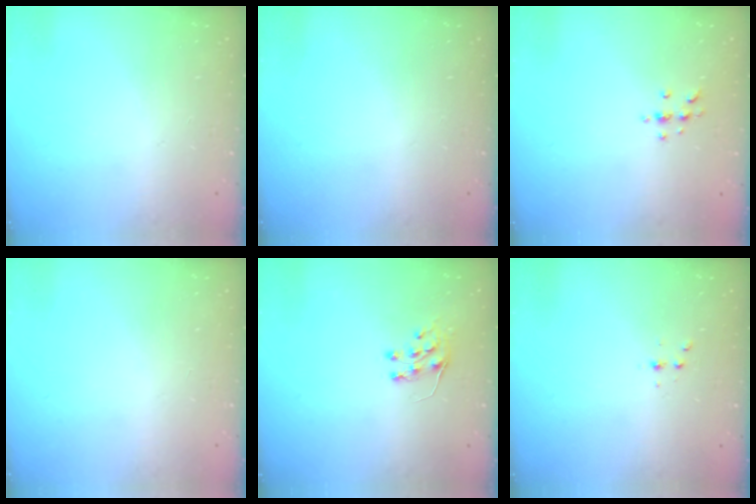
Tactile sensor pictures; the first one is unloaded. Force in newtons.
{"total": 0.0}
{"total": 3.9, "press": 3.8, "slide": 0.5}
{"total": 0.0}
{"total": 6.5, "press": 6.4, "slide": 0.6}
{"total": 2.3, "press": 2.3, "slide": 0.3}